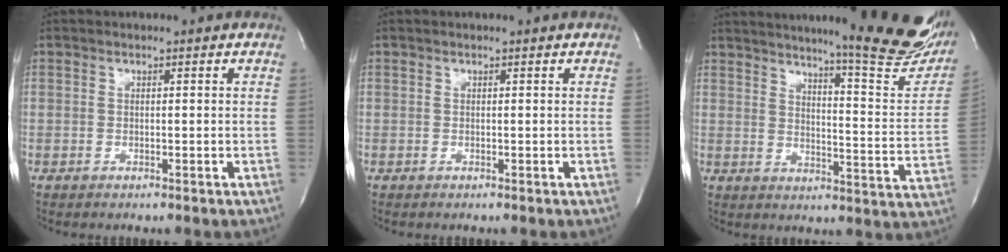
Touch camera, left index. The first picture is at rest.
{"total": 0.0}
{"total": 24.7, "force": [20.0, 1.8, 14.4], "torque": [-0.197, -0.068, 0.244]}